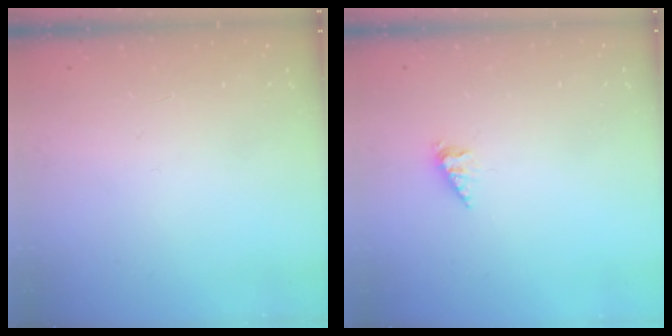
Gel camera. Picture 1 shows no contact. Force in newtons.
{"total": 2.3, "press": 2.2, "slide": 0.3}